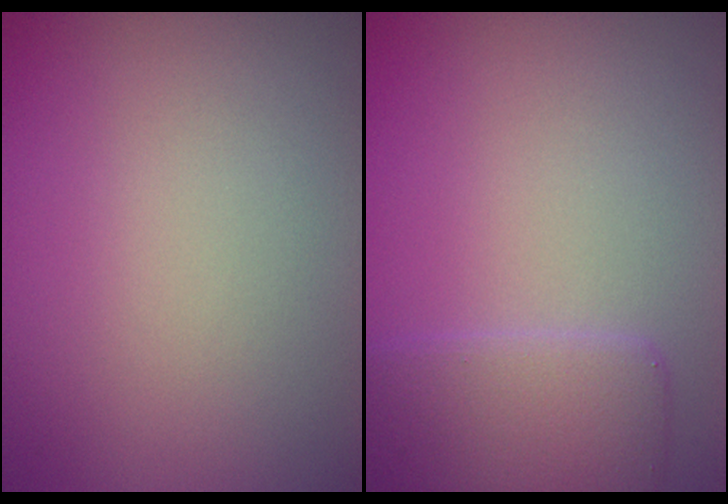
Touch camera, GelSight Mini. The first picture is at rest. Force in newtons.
{"total": 3.5, "press": 3.5, "slide": 0.1}